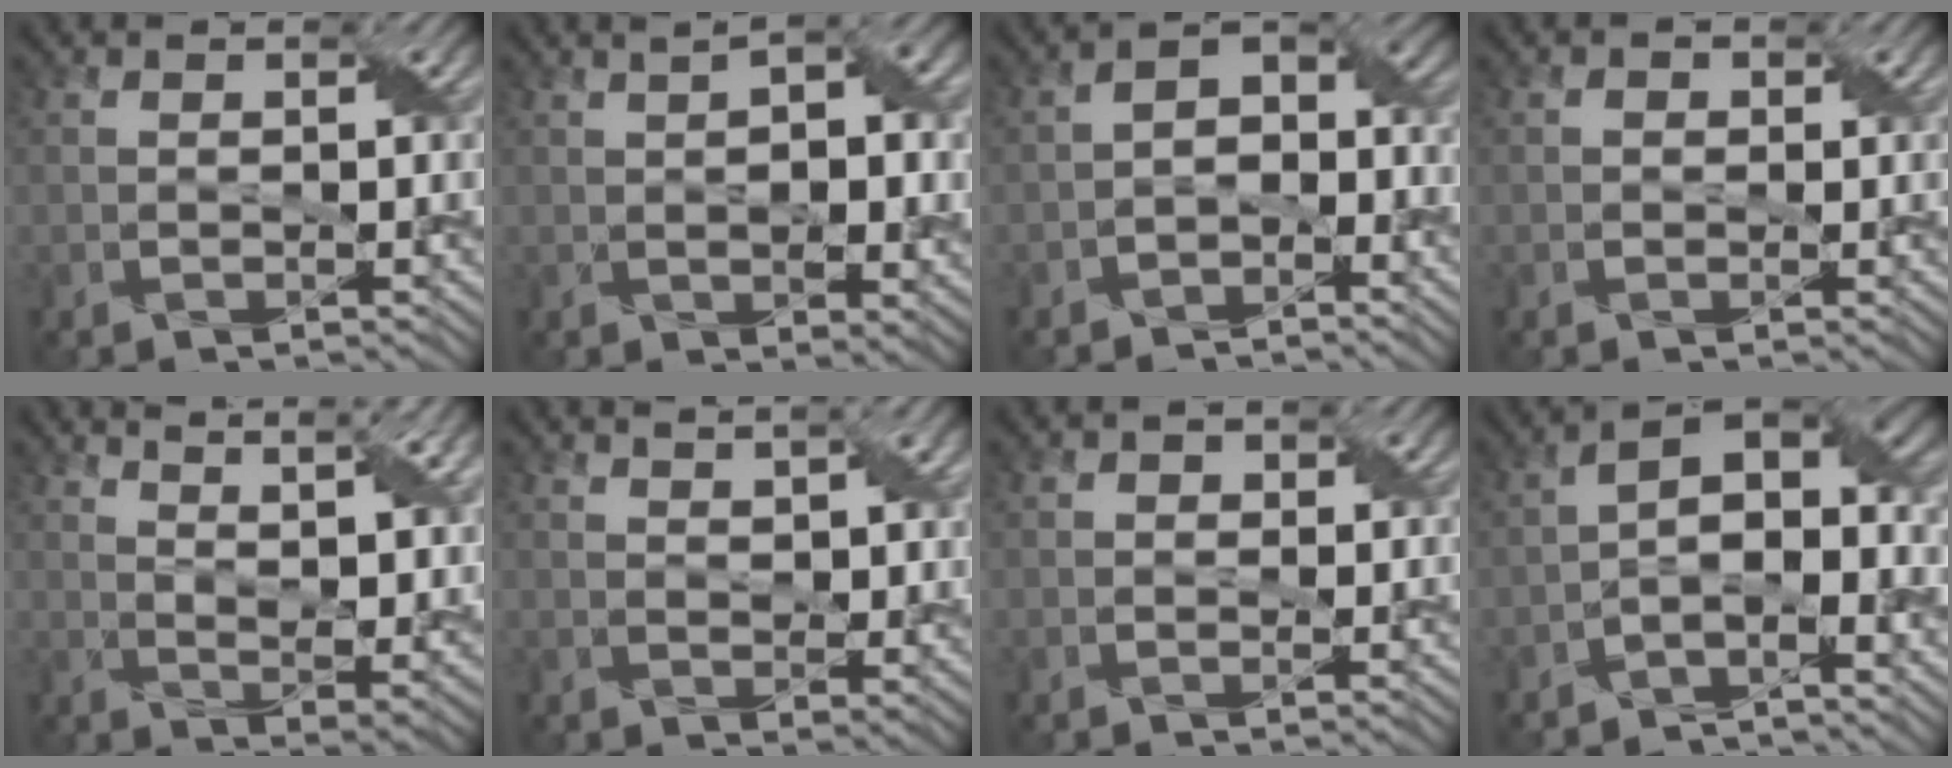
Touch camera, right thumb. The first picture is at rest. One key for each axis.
{"total": 6.7, "fx": 1.0, "fy": 3.3, "fz": 5.8, "tx": -0.083, "ty": 0.004, "tz": 0.017}
{"total": 4.8, "fx": -2.2, "fy": 3.0, "fz": 3.1, "tx": -0.040, "ty": 0.007, "tz": -0.051}
{"total": 0.8, "fx": 0.0, "fy": 0.7, "fz": 0.3, "tx": -0.007, "ty": -0.003, "tz": -0.004}
{"total": 11.5, "fx": 7.6, "fy": 3.4, "fz": 8.0, "tx": -0.140, "ty": 0.008, "tz": 0.109}
{"total": 3.5, "fx": 2.2, "fy": 1.5, "fz": 2.3, "tx": -0.044, "ty": -0.002, "tz": 0.045}
{"total": 1.3, "fx": 0.1, "fy": 1.1, "fz": 0.6, "tx": -0.010, "ty": -0.004, "tz": -0.005}
{"total": 8.0, "fx": -2.9, "fy": 3.6, "fz": 6.6, "tx": -0.100, "ty": 0.003, "tz": -0.061}